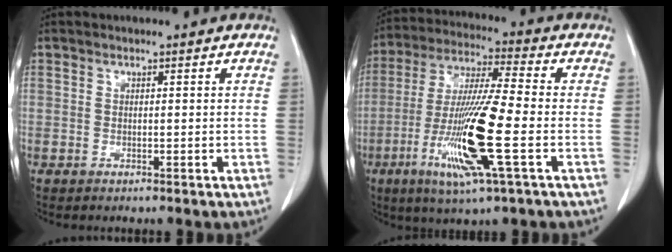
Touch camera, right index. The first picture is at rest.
{"total": 16.0, "force": [-4.7, 0.2, 15.3], "torque": [-0.311, -0.021, -0.090]}